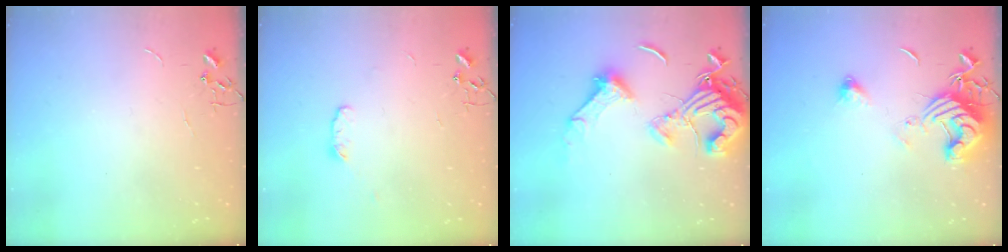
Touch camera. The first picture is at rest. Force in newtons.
{"total": 5.0, "press": 4.8, "slide": 1.2}
{"total": 17.4, "press": 17.4, "slide": 1.8}
{"total": 14.0, "press": 13.9, "slide": 1.7}